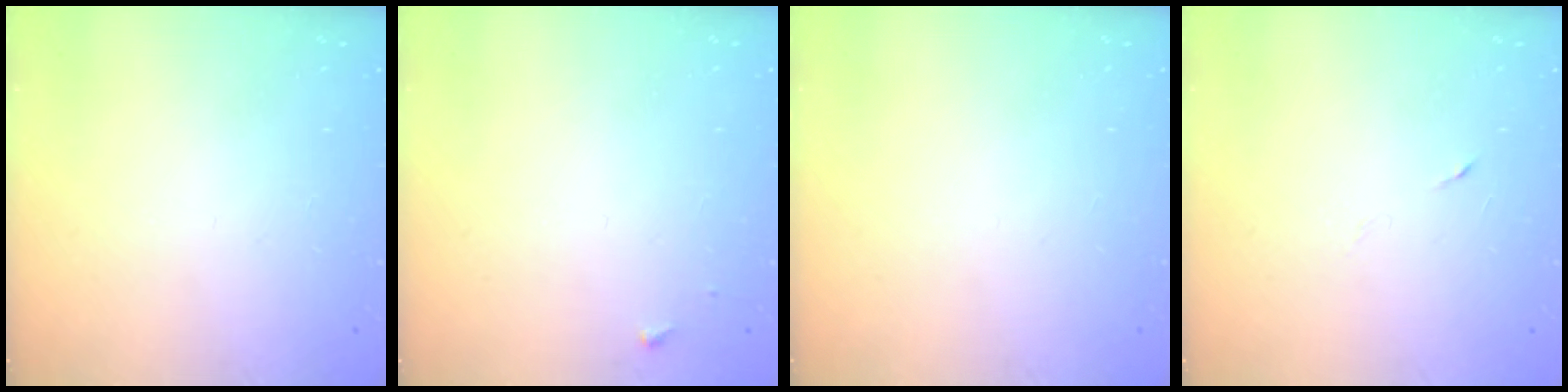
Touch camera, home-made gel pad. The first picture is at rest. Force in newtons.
{"total": 3.3, "press": 3.3, "slide": 0.4}
{"total": 0.0}
{"total": 2.9, "press": 2.7, "slide": 1.0}